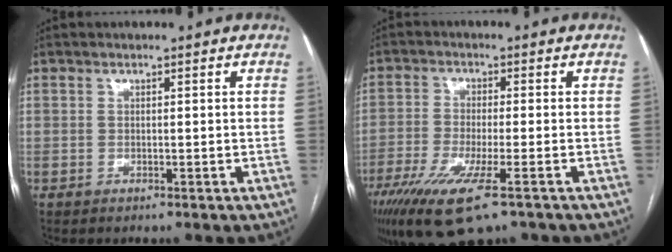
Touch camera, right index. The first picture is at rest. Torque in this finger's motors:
{"motor_torque": [1.45, -0.69, 0.88, 0.21]}